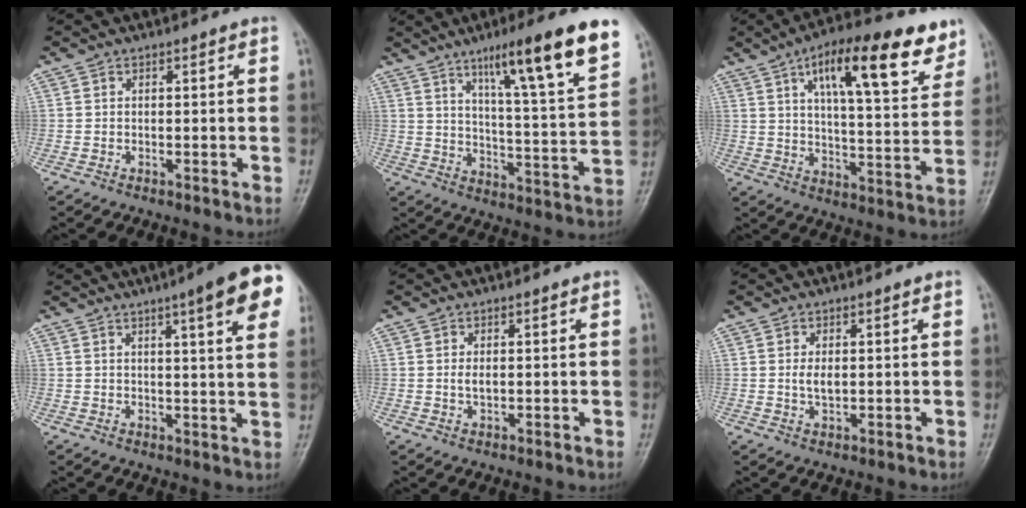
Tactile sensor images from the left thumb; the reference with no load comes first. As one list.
[{"total": 18.8, "force": [11.3, 2.0, 14.8], "torque": [-0.203, -0.051, 0.173]}, {"total": 20.1, "force": [11.0, 6.6, 15.5], "torque": [-0.195, -0.031, 0.166]}, {"total": 13.6, "force": [7.0, 2.1, 11.5], "torque": [-0.133, -0.016, 0.080]}, {"total": 1.7, "force": [0.4, 0.8, 1.4], "torque": [-0.024, -0.002, 0.010]}, {"total": 2.5, "force": [0.5, 1.2, 2.1], "torque": [-0.036, -0.005, 0.011]}]